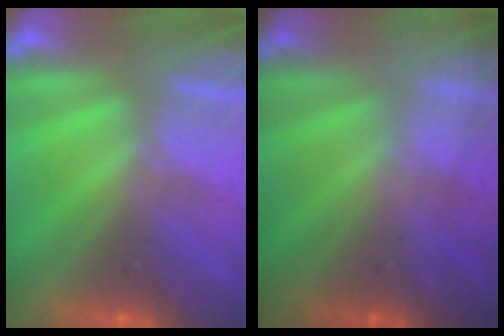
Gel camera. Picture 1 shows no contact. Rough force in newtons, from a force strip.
{"total": 1.6}